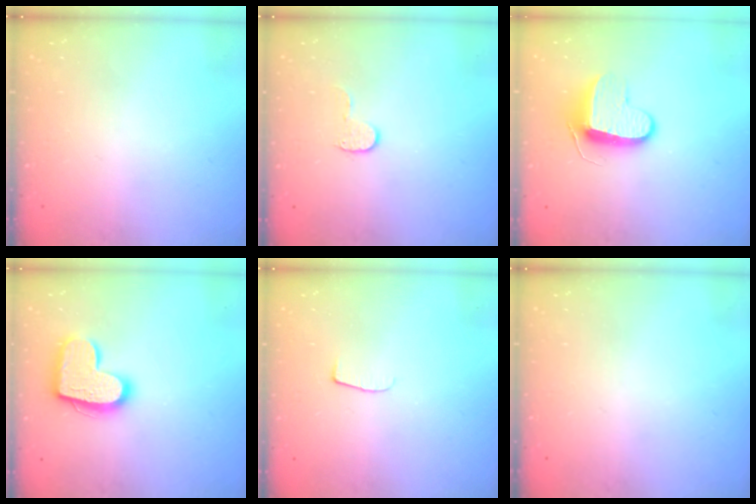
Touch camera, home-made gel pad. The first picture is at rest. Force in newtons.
{"total": 4.6, "press": 4.6, "slide": 0.4}
{"total": 9.4, "press": 9.4, "slide": 0.5}
{"total": 16.4, "press": 16.4, "slide": 1.2}
{"total": 4.3, "press": 4.3, "slide": 0.5}
{"total": 0.0}